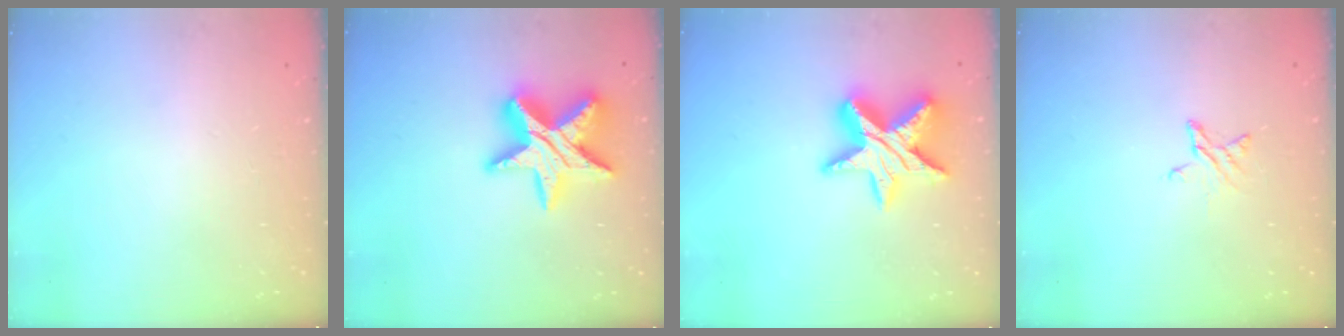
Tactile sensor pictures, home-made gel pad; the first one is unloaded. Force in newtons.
{"total": 17.8, "press": 17.7, "slide": 1.3}
{"total": 15.6, "press": 15.6, "slide": 0.9}
{"total": 2.9, "press": 2.9, "slide": 0.3}